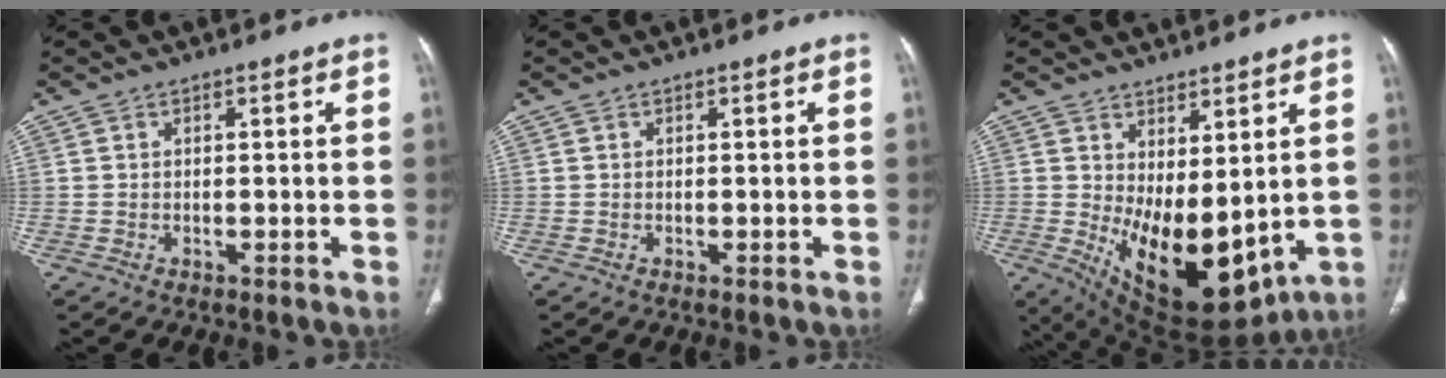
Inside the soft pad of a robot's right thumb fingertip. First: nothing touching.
{"total": 0.0}
{"total": 16.5, "force": [0.2, 8.0, 14.4], "torque": [-0.218, -0.035, 0.037]}